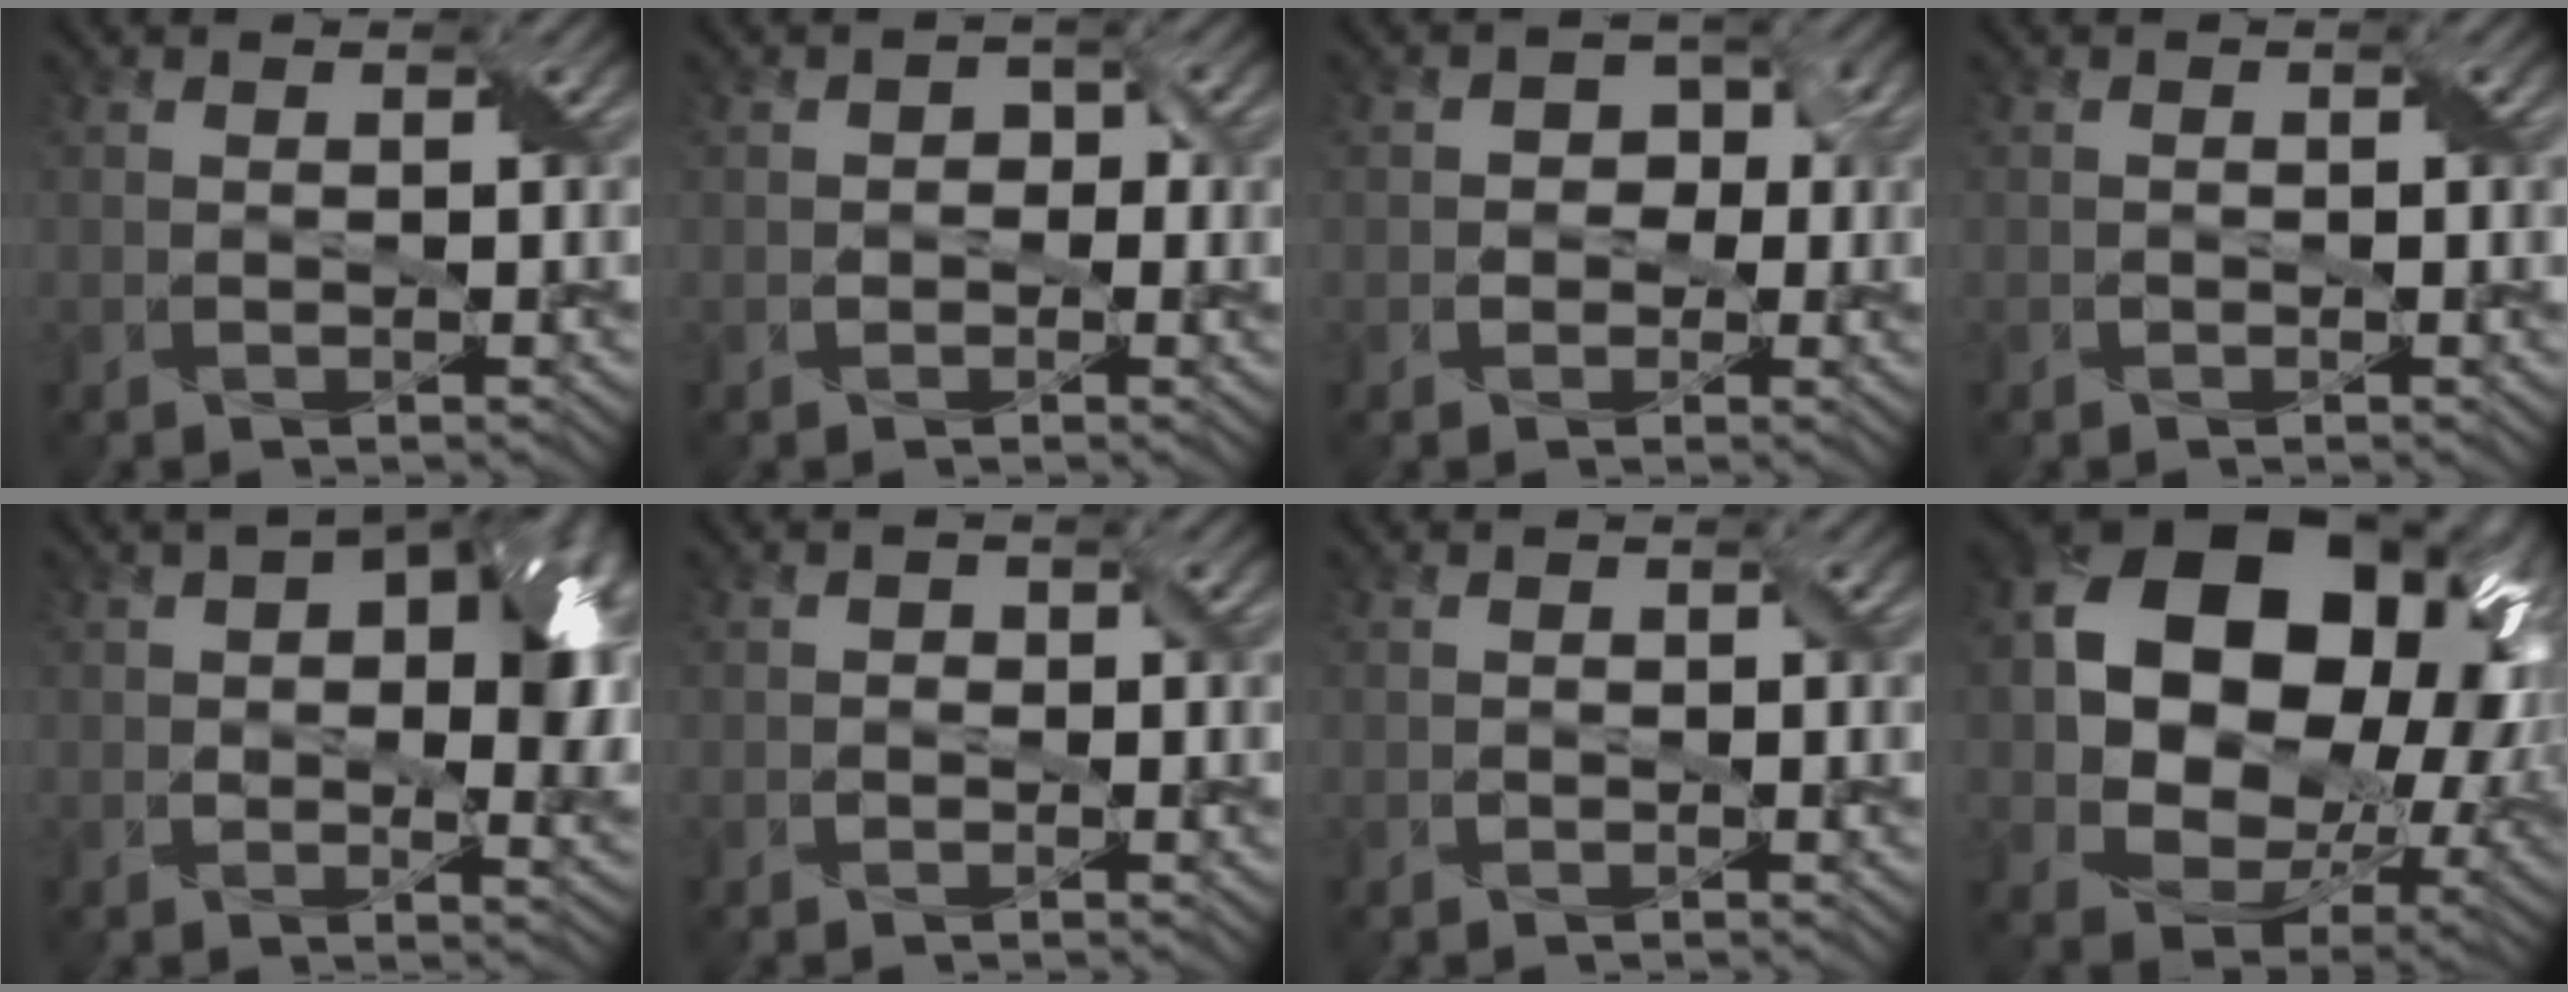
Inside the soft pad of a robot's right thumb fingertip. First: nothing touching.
{"total": 2.0, "force": [-0.3, 1.8, 0.9], "torque": [-0.013, 0.003, -0.006]}
{"total": 3.7, "force": [0.2, 3.3, 1.7], "torque": [-0.019, 0.010, -0.016]}
{"total": 0.6, "force": [-0.2, 0.4, 0.3], "torque": [-0.005, -0.001, -0.003]}
{"total": 12.2, "force": [2.8, 6.8, 9.8], "torque": [-0.118, 0.008, 0.040]}
{"total": 1.0, "force": [-0.3, 0.9, 0.4], "torque": [-0.005, -0.003, -0.006]}
{"total": 0.6, "force": [-0.1, 0.4, 0.3], "torque": [-0.005, -0.002, -0.003]}
{"total": 18.7, "force": [2.3, 14.2, 12.0], "torque": [-0.232, -0.017, 0.068]}